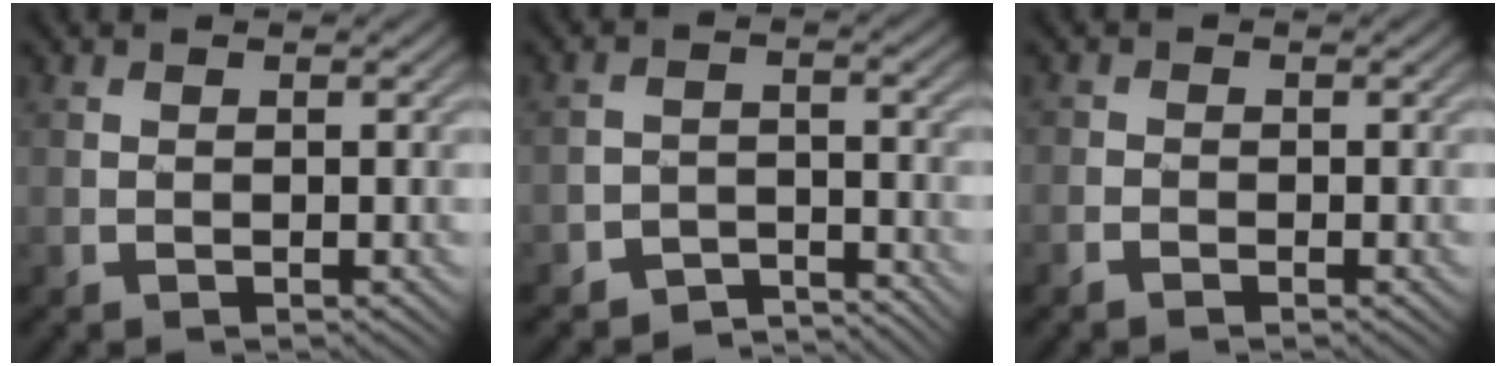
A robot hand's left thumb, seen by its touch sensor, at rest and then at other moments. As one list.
[{"total": 4.3, "force": [-3.9, 1.6, 0.6], "torque": [-0.004, -0.004, -0.072]}, {"total": 1.5, "force": [-1.0, 1.0, 0.3], "torque": [-0.007, -0.002, -0.025]}]